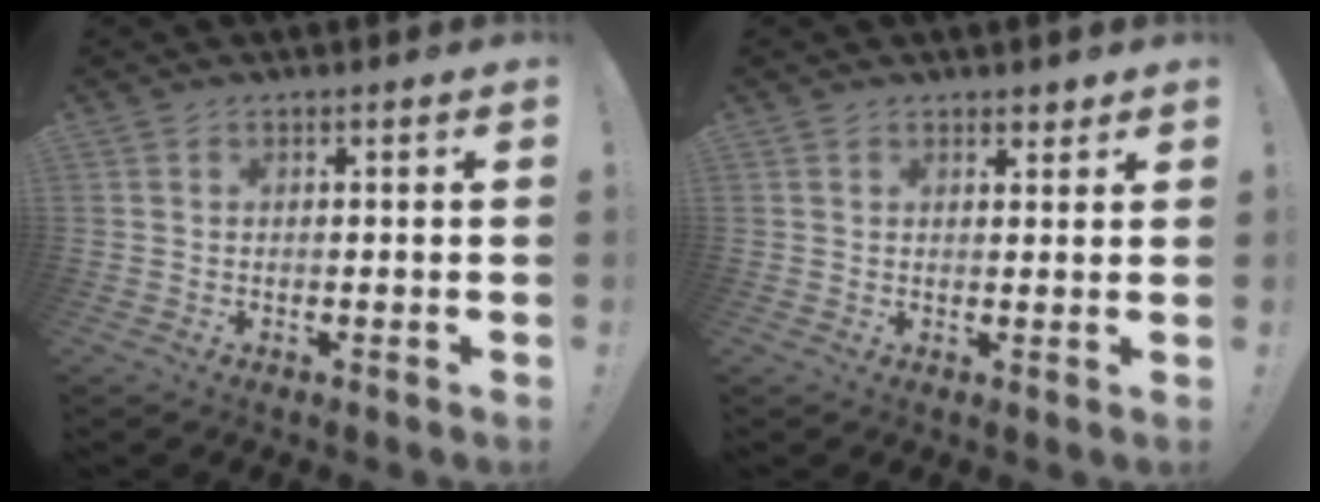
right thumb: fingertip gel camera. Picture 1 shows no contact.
{"total": 2.2, "force": [1.7, 1.2, 0.5], "torque": [0.009, -0.012, 0.030]}